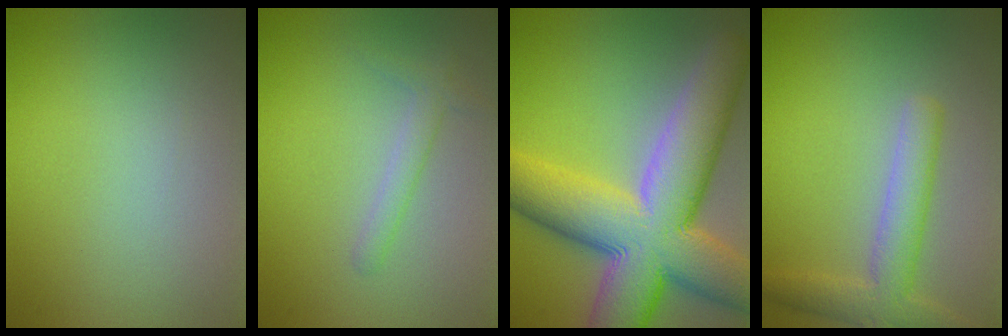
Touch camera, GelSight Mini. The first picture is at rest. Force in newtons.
{"total": 1.6, "press": 1.6, "slide": 0.1}
{"total": 14.2, "press": 14.1, "slide": 0.8}
{"total": 3.9, "press": 3.9, "slide": 0.2}